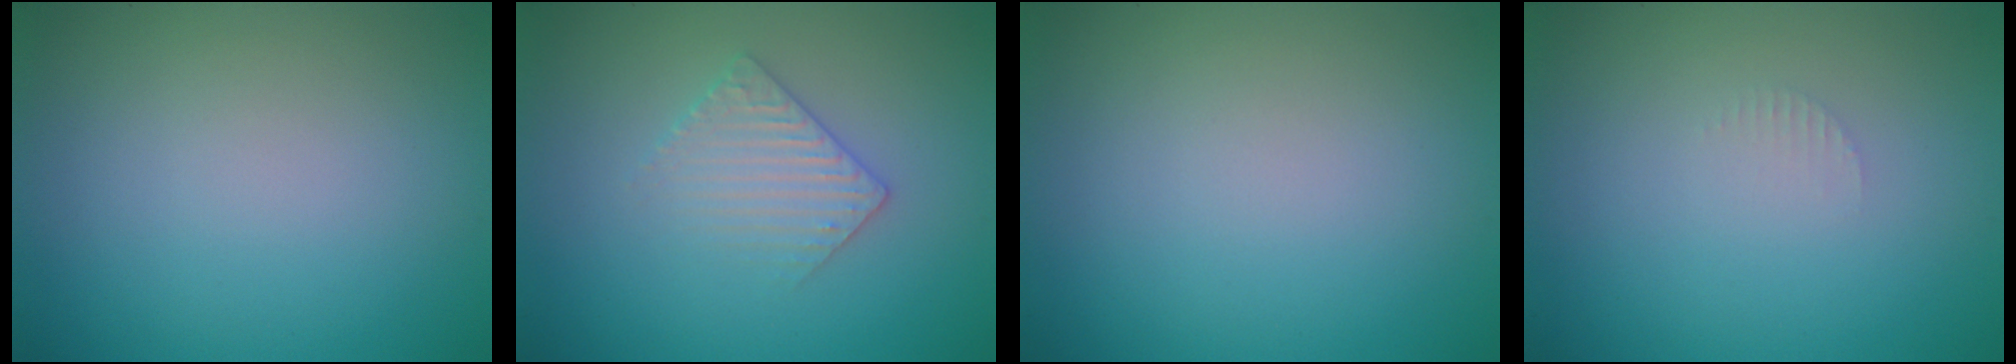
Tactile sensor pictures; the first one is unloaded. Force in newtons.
{"total": 2.5, "press": 2.4, "slide": 0.5}
{"total": 0.0}
{"total": 0.7, "press": 0.6, "slide": 0.1}